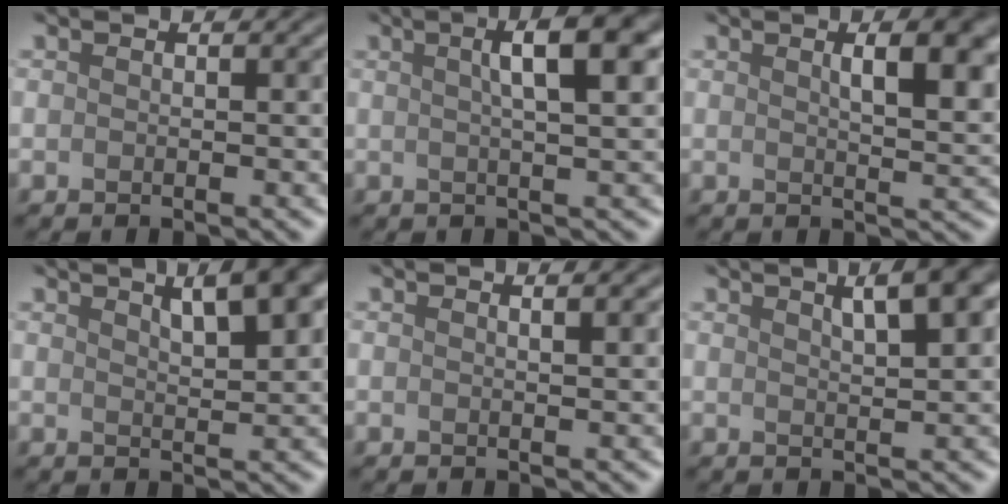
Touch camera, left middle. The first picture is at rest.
{"total": 5.4, "force": [1.7, 1.2, 5.0], "torque": [-0.055, 0.013, 0.022]}
{"total": 6.9, "force": [2.1, 2.6, 6.0], "torque": [-0.045, 0.021, 0.024]}
{"total": 5.8, "force": [3.3, 1.8, 4.4], "torque": [-0.041, 0.026, 0.034]}
{"total": 3.1, "force": [1.5, 1.4, 2.3], "torque": [-0.004, 0.015, -0.008]}
{"total": 5.1, "force": [2.8, 1.4, 4.0], "torque": [-0.036, 0.022, 0.029]}